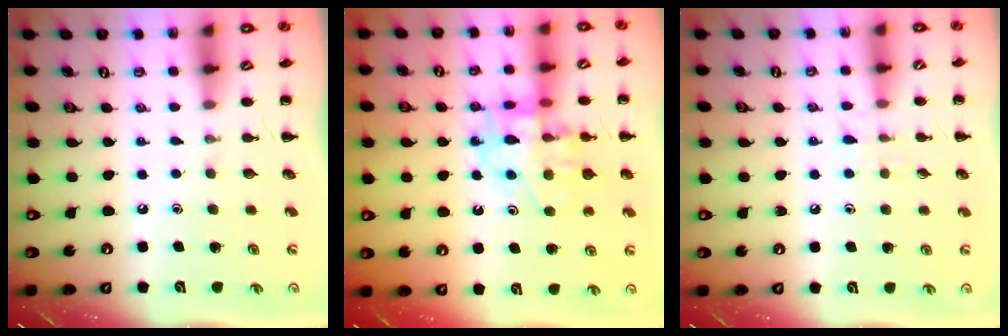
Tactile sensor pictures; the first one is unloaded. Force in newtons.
{"total": 14.9, "press": 14.6, "slide": 2.8}
{"total": 6.3, "press": 5.7, "slide": 2.7}